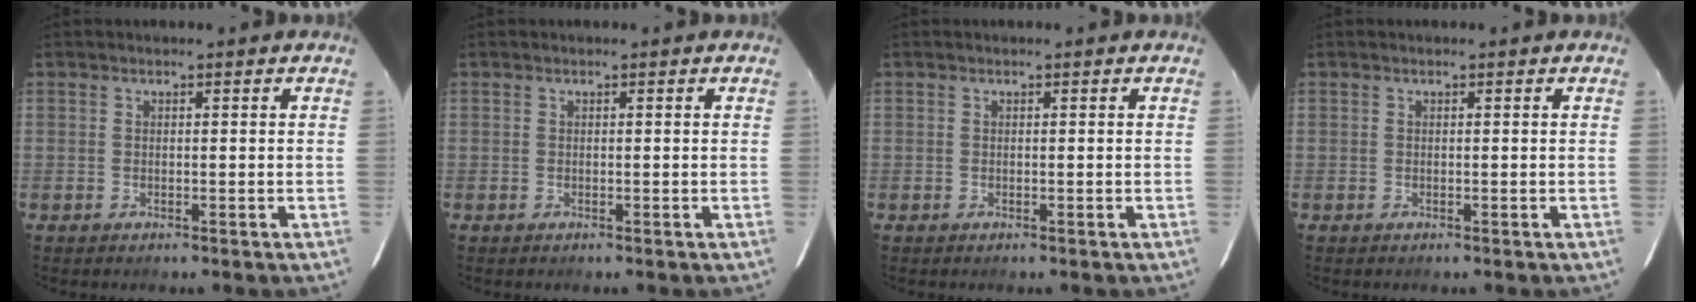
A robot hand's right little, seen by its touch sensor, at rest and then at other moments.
{"total": 0.0}
{"total": 0.0}
{"total": 0.0}